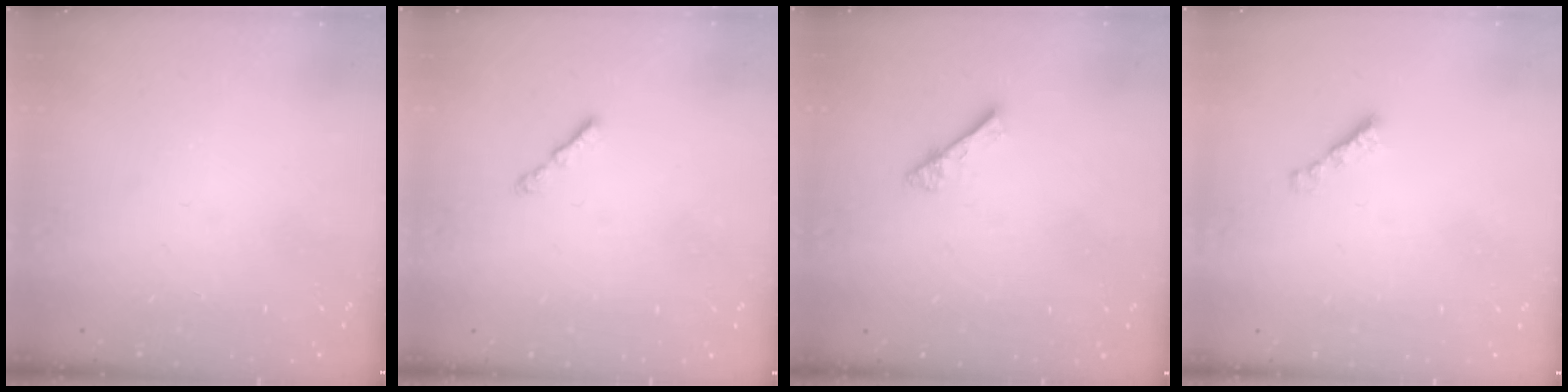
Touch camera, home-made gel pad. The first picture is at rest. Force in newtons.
{"total": 1.6, "press": 1.5, "slide": 0.5}
{"total": 2.8, "press": 2.8, "slide": 0.3}
{"total": 2.4, "press": 2.4, "slide": 0.4}